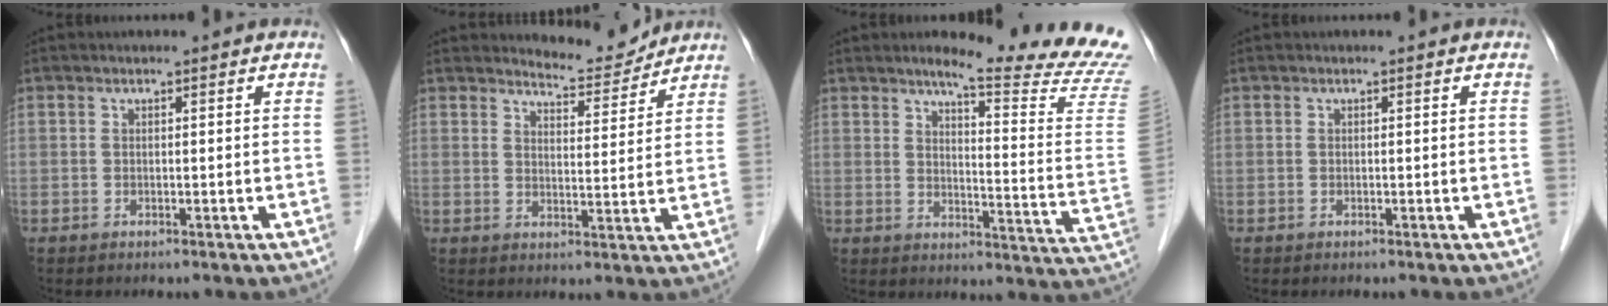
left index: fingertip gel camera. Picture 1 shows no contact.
{"total": 5.2, "force": [5.2, 0.4, -0.2], "torque": [-0.006, -0.017, 0.073]}
{"total": 17.2, "force": [15.7, -2.0, 6.8], "torque": [-0.101, -0.119, 0.179]}
{"total": 0.0}